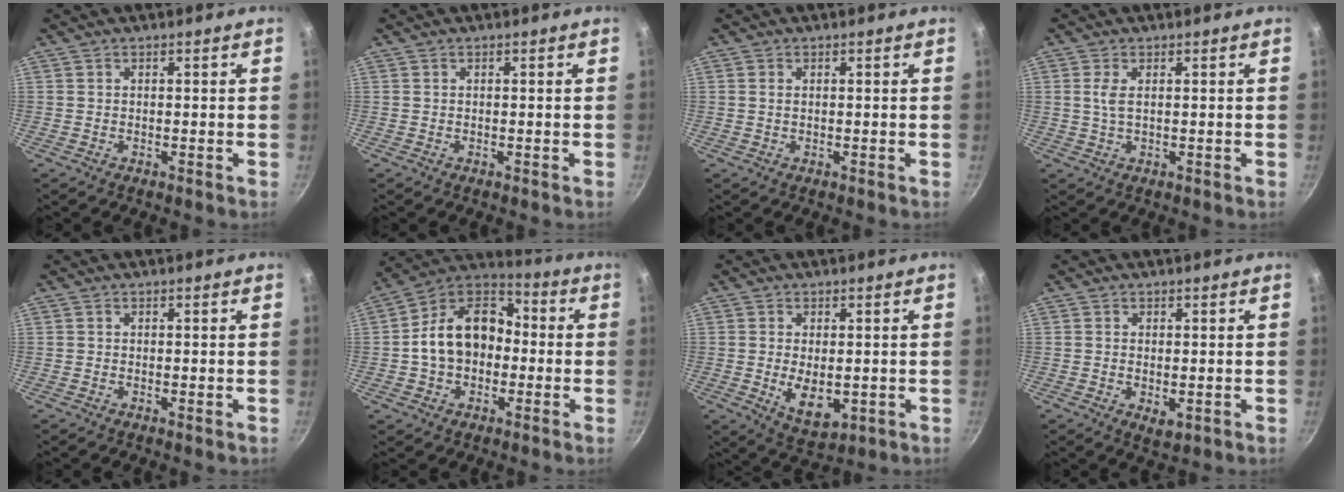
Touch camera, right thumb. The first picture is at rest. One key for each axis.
{"total": 0.0}
{"total": 0.8, "fx": 0.2, "fy": 0.4, "fz": 0.6, "tx": -0.012, "ty": 0.000, "tz": 0.002}
{"total": 1.2, "fx": 0.3, "fy": 0.6, "fz": 1.1, "tx": -0.021, "ty": 0.000, "tz": 0.004}
{"total": 0.0}
{"total": 16.0, "fx": -1.1, "fy": 11.8, "fz": 10.8, "tx": -0.149, "ty": 0.048, "tz": -0.038}
{"total": 7.4, "fx": -0.9, "fy": 4.2, "fz": 6.1, "tx": -0.094, "ty": -0.014, "tz": 0.001}
{"total": 2.8, "fx": -0.6, "fy": 1.4, "fz": 2.3, "tx": -0.037, "ty": -0.013, "tz": -0.006}